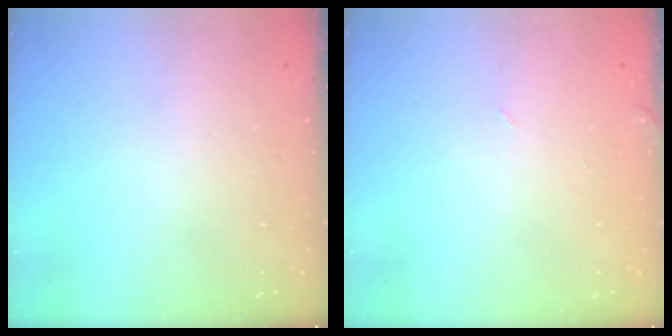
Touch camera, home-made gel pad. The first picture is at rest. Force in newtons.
{"total": 1.5, "press": 1.5, "slide": 0.1}